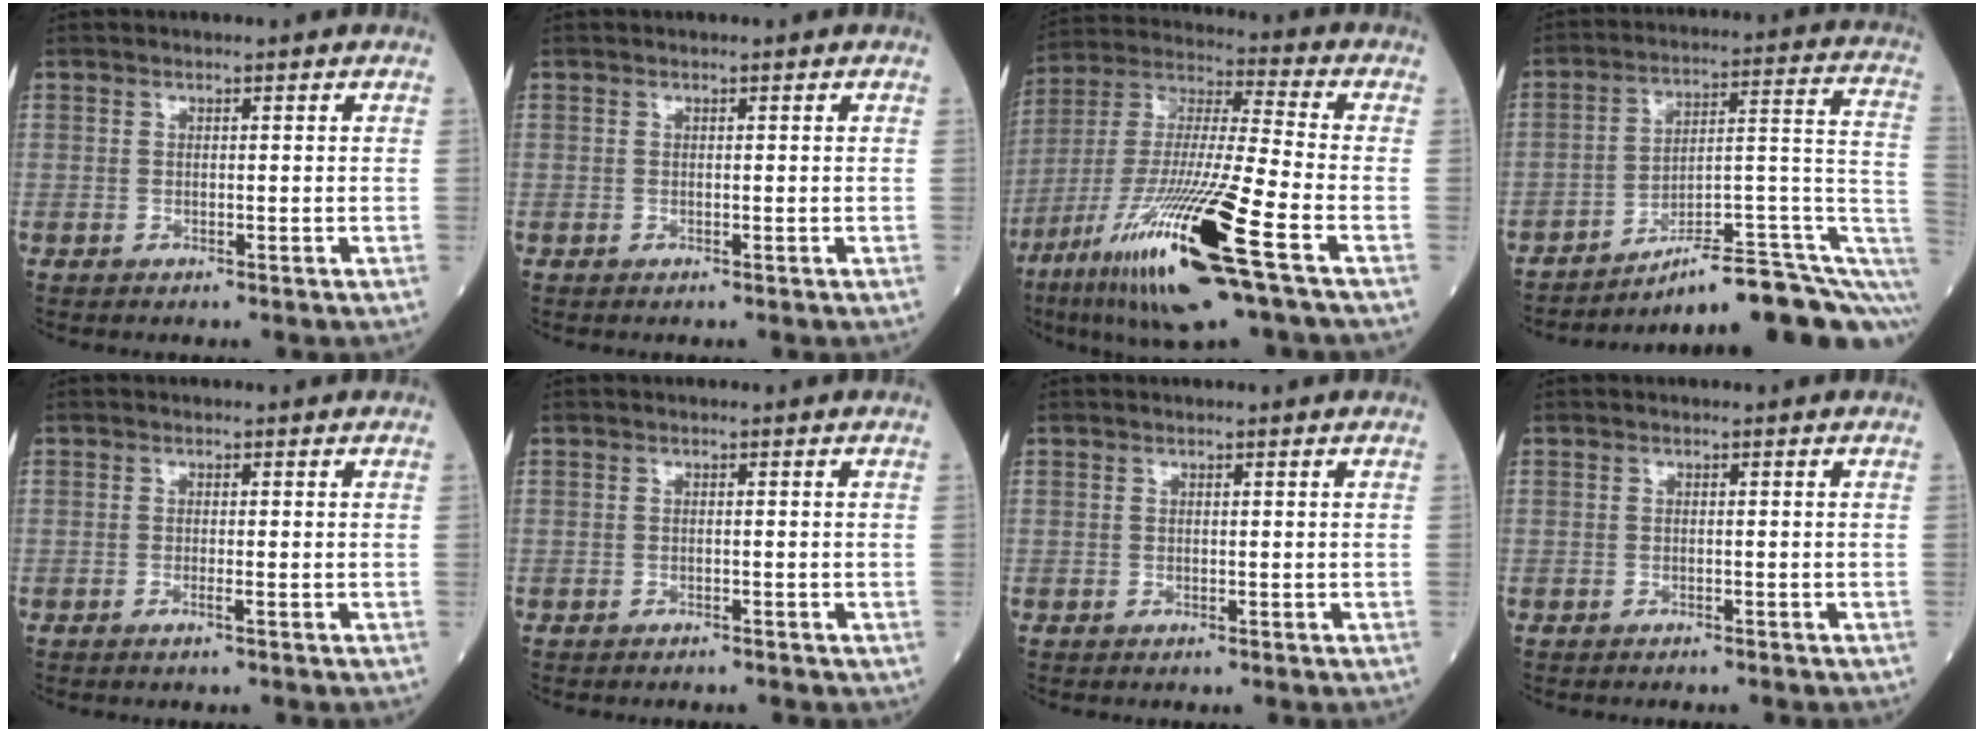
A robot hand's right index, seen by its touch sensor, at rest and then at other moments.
{"total": 0.0}
{"total": 21.6, "force": [-10.5, 0.8, 18.9], "torque": [-0.382, -0.049, -0.196]}
{"total": 17.9, "force": [-12.1, 2.9, 12.9], "torque": [-0.102, 0.062, -0.165]}
{"total": 0.8, "force": [-0.5, -0.2, 0.5], "torque": [-0.010, 0.001, -0.010]}
{"total": 1.6, "force": [-1.4, 0.5, 0.4], "torque": [-0.007, 0.000, -0.018]}
{"total": 0.0}
{"total": 1.5, "force": [-1.5, 0.2, 0.5], "torque": [-0.009, -0.001, -0.019]}